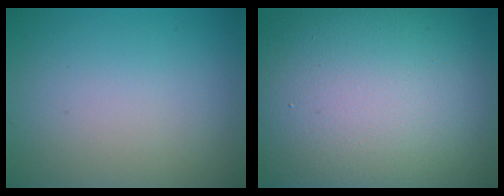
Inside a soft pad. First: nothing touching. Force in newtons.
{"total": 18.3, "press": 18.2, "slide": 0.8}